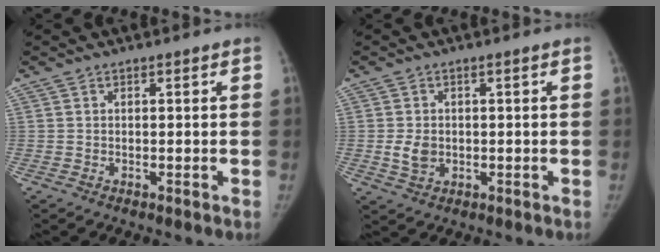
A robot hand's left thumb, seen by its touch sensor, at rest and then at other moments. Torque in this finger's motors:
{"motor_torque": [-0.05, 1.11, 0.22, -0.60, 0.23]}